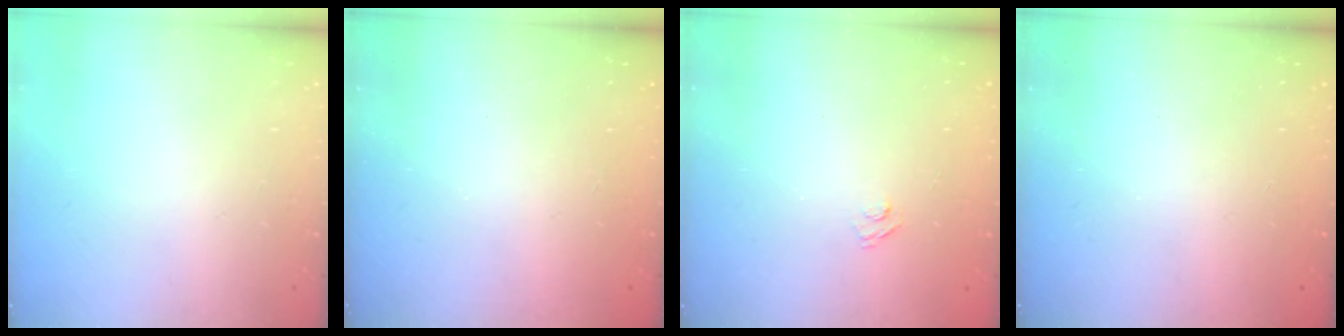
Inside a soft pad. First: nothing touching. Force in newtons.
{"total": 2.5, "press": 2.4, "slide": 0.8}
{"total": 2.7, "press": 2.5, "slide": 0.9}
{"total": 2.3, "press": 2.1, "slide": 0.8}